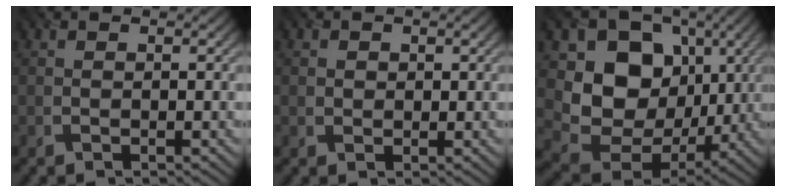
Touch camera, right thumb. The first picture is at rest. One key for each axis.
{"total": 1.1, "fx": 0.3, "fy": 1.0, "fz": 0.3, "tx": -0.006, "ty": -0.005, "tz": 0.004}
{"total": 12.9, "fx": 1.6, "fy": 10.7, "fz": 7.1, "tx": -0.144, "ty": -0.020, "tz": 0.020}